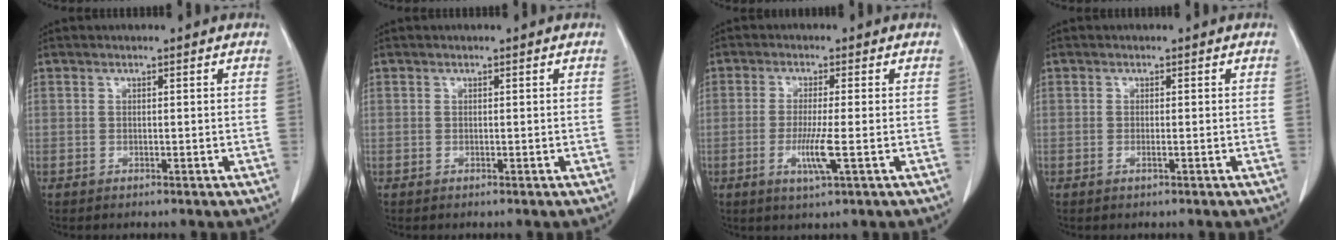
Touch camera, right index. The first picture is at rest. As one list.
[{"total": 0.0}, {"total": 5.1, "force": [-1.4, -0.3, 4.9], "torque": [-0.102, -0.015, -0.027]}, {"total": 0.7, "force": [-0.2, 0.0, 0.6], "torque": [-0.015, -0.002, -0.004]}]